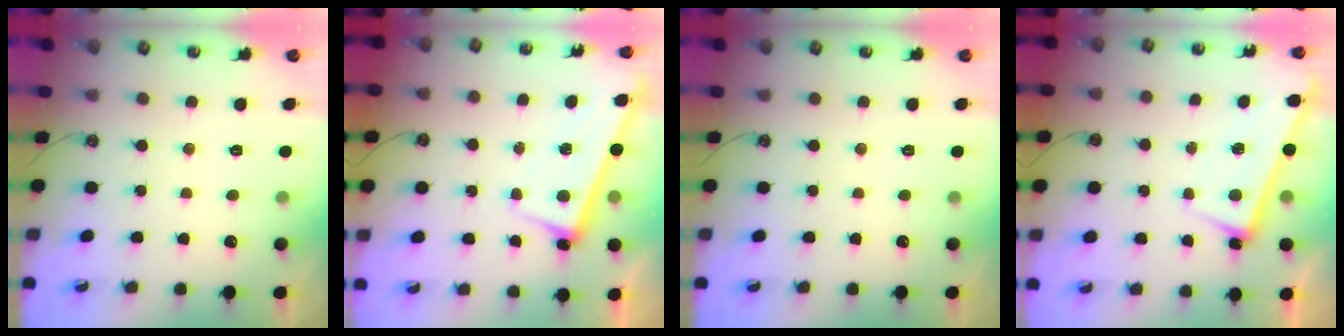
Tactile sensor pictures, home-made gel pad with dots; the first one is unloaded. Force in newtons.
{"total": 2.5, "press": 2.4, "slide": 0.6}
{"total": 0.0}
{"total": 1.0, "press": 0.4, "slide": 0.9}